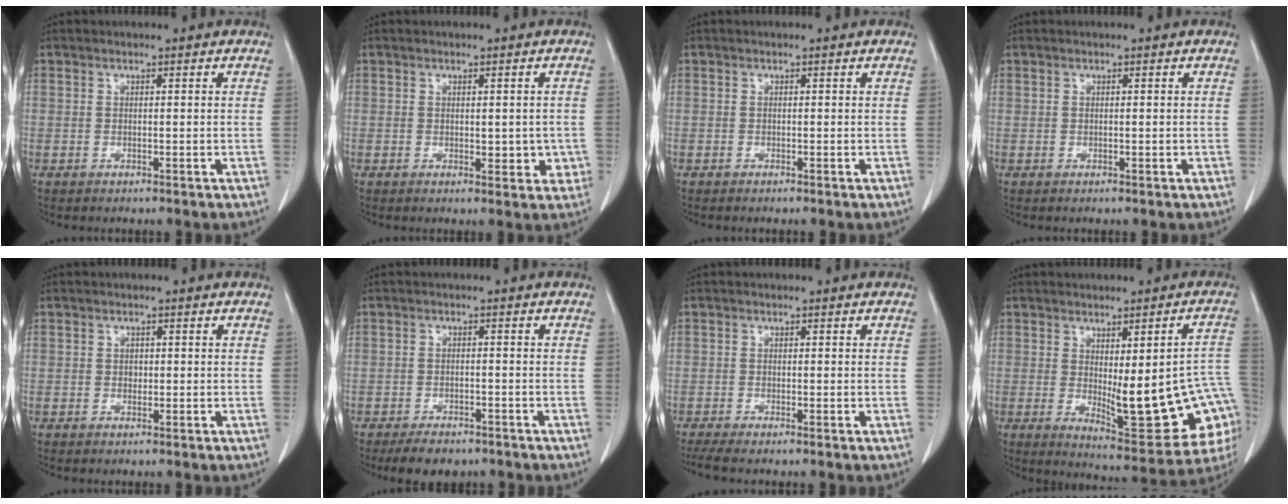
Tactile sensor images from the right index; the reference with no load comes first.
{"total": 3.6, "force": [-0.4, 1.9, 3.0], "torque": [-0.026, -0.001, 0.003]}
{"total": 0.0}
{"total": 0.0}
{"total": 0.9, "force": [0.0, 0.7, 0.5], "torque": [-0.008, 0.002, -0.001]}
{"total": 5.2, "force": [-4.1, 2.3, 2.2], "torque": [-0.031, -0.002, -0.061]}
{"total": 2.4, "force": [-1.9, 0.0, 1.4], "torque": [-0.029, -0.007, -0.038]}
{"total": 18.2, "force": [-2.5, 4.7, 17.4], "torque": [-0.154, 0.002, -0.009]}